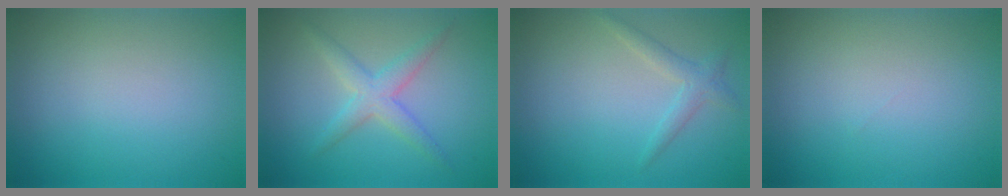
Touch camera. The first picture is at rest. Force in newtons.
{"total": 2.8, "press": 2.8, "slide": 0.1}
{"total": 1.7, "press": 1.7, "slide": 0.1}
{"total": 0.0}